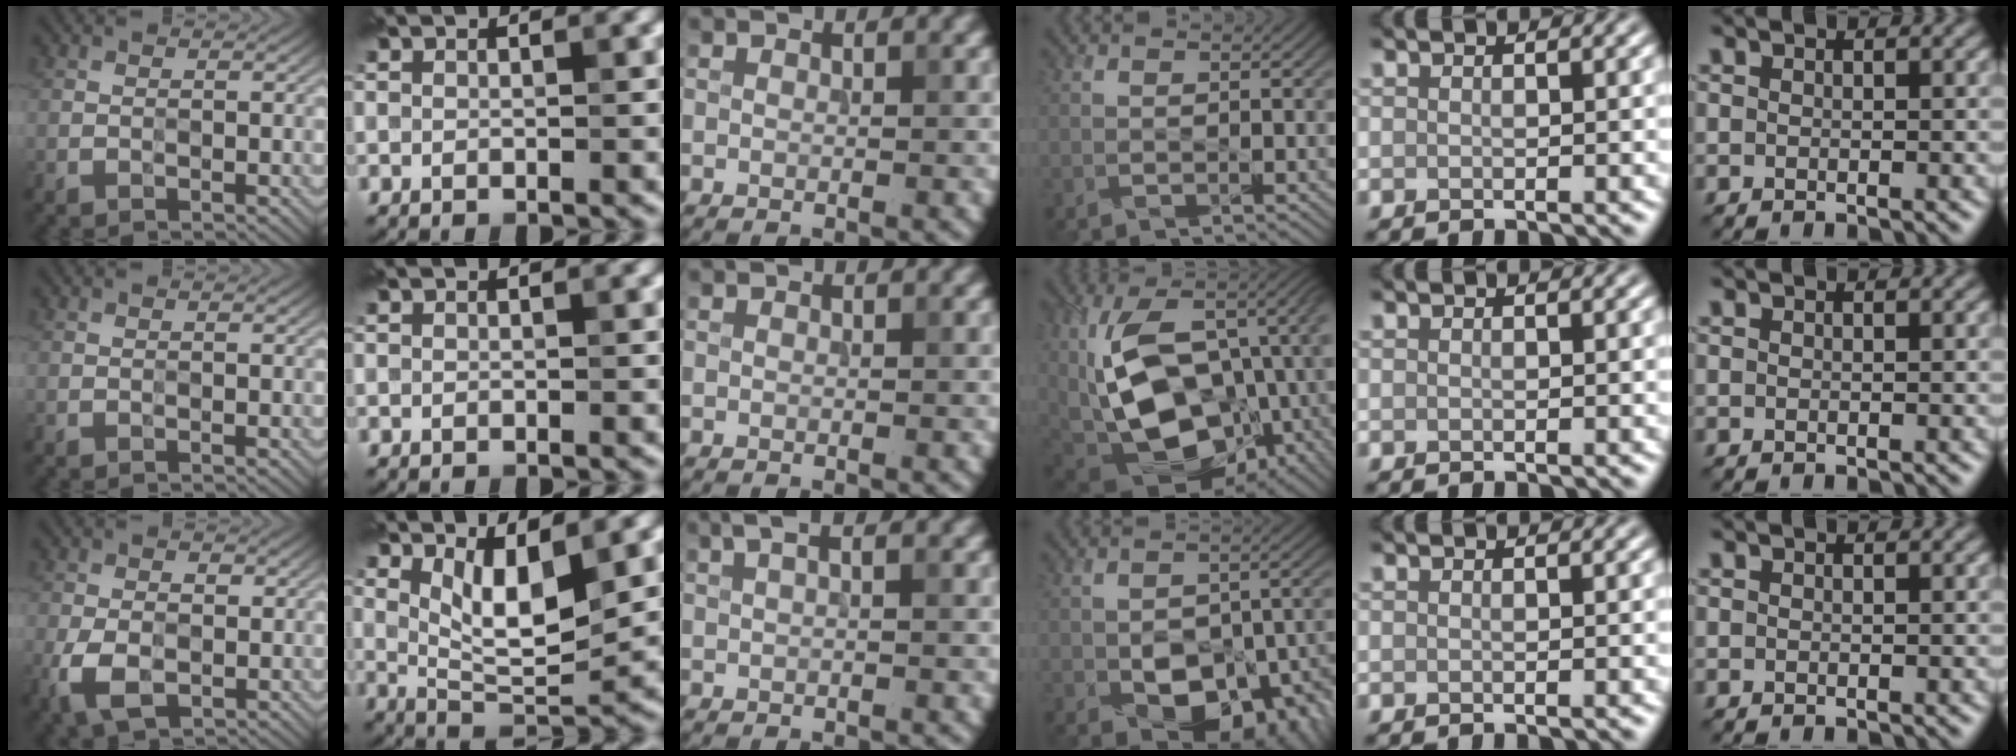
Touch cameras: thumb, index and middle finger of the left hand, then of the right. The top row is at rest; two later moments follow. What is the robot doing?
{"motion": "wipe", "object": "mirror"}